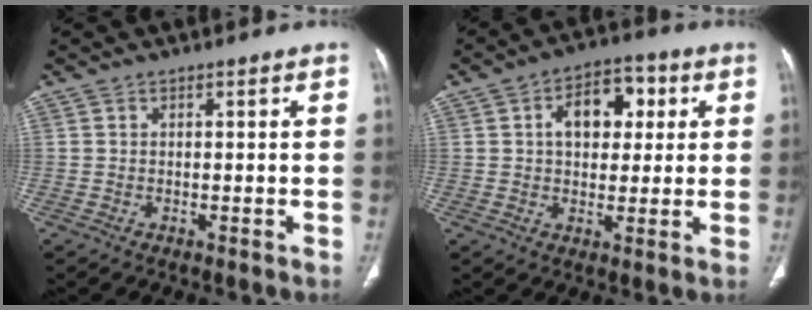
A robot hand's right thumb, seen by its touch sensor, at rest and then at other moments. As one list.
[{"total": 10.5, "force": [2.7, 6.9, 7.4], "torque": [-0.076, 0.013, 0.035]}]